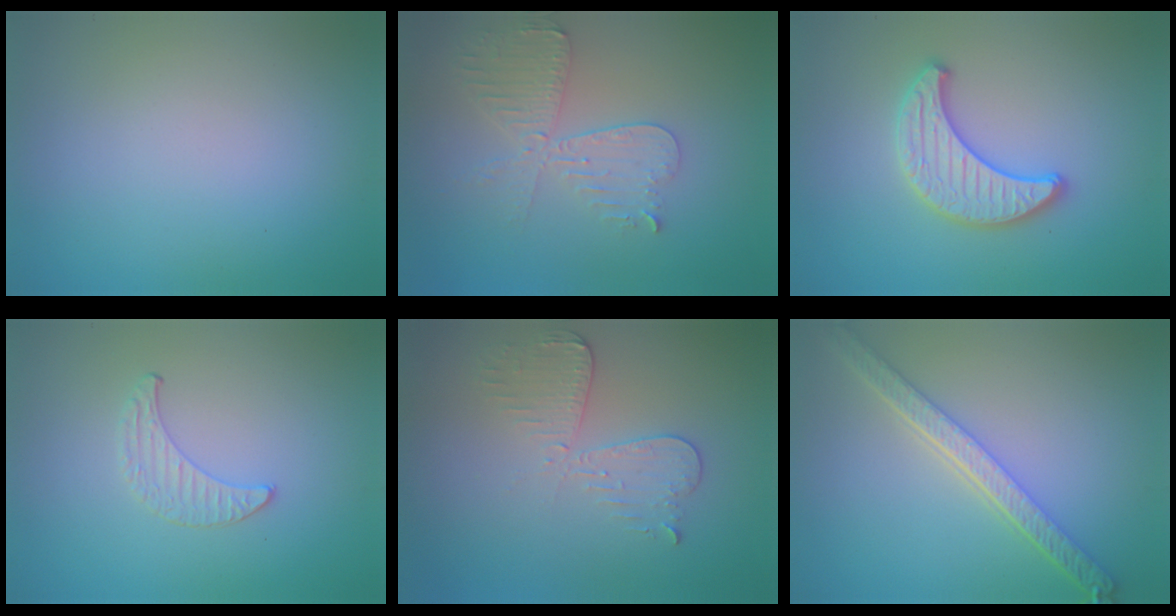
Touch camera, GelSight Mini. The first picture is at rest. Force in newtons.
{"total": 4.4, "press": 3.8, "slide": 2.1}
{"total": 3.4, "press": 3.4, "slide": 0.1}
{"total": 0.8, "press": 0.8, "slide": 0.2}
{"total": 3.0, "press": 2.7, "slide": 1.2}
{"total": 4.7, "press": 3.7, "slide": 2.8}